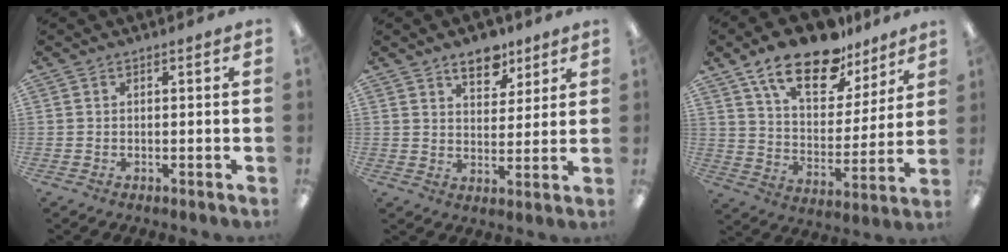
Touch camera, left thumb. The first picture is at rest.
{"total": 8.7, "force": [6.3, 4.5, 3.9], "torque": [-0.038, -0.035, 0.108]}
{"total": 18.7, "force": [13.1, 8.5, 10.2], "torque": [-0.174, -0.071, 0.227]}